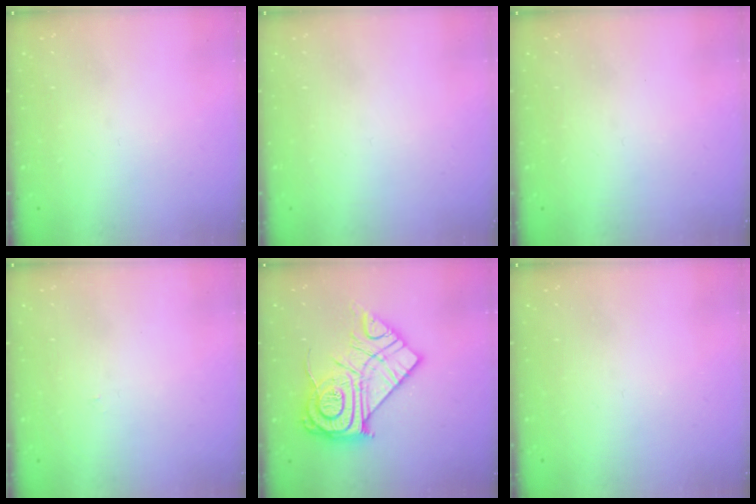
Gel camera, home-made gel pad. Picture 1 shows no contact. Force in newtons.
{"total": 1.5, "press": 1.5, "slide": 0.1}
{"total": 0.0}
{"total": 2.2, "press": 2.2, "slide": 0.3}
{"total": 20.7, "press": 20.6, "slide": 1.9}
{"total": 0.0}